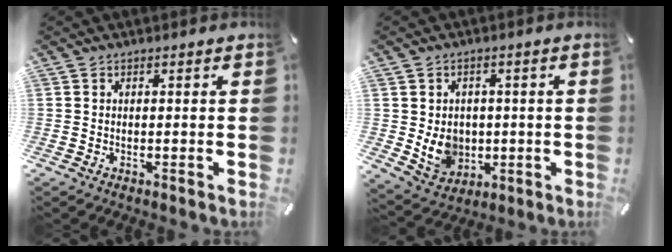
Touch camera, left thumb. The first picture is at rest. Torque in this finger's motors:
{"motor_torque": [0.14, 0.13, 0.08, 0.00, 0.13]}